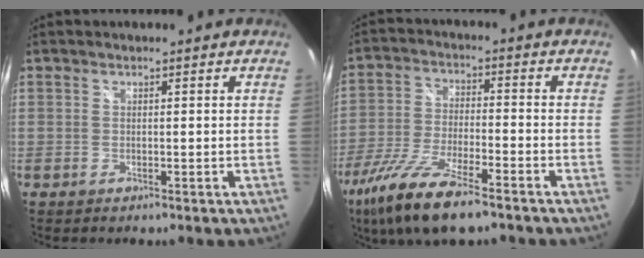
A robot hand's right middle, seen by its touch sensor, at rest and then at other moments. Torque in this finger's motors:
{"motor_torque": [2.07, -0.07, 0.71, 0.14]}